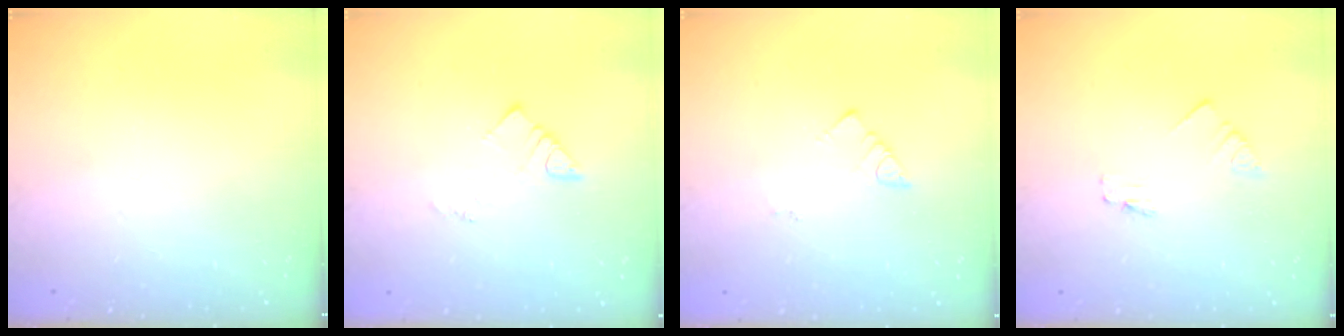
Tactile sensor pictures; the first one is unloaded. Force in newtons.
{"total": 4.5, "press": 4.5, "slide": 0.4}
{"total": 2.7, "press": 2.7, "slide": 0.6}
{"total": 0.0}